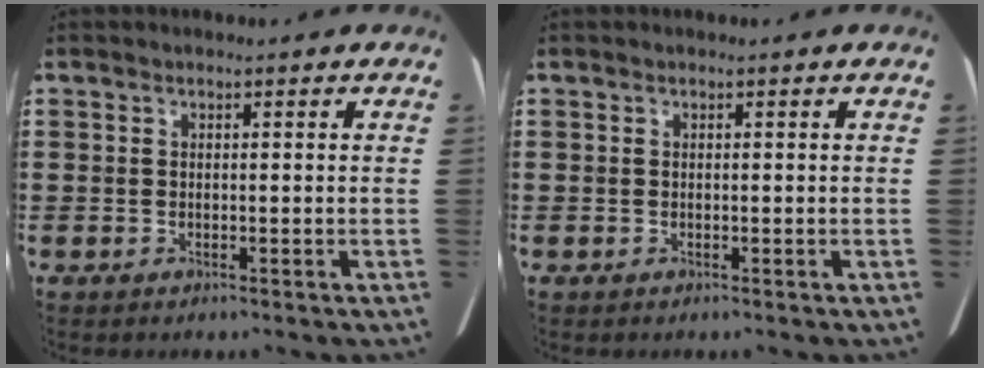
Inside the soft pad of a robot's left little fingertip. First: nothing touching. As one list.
[{"total": 0.0}]